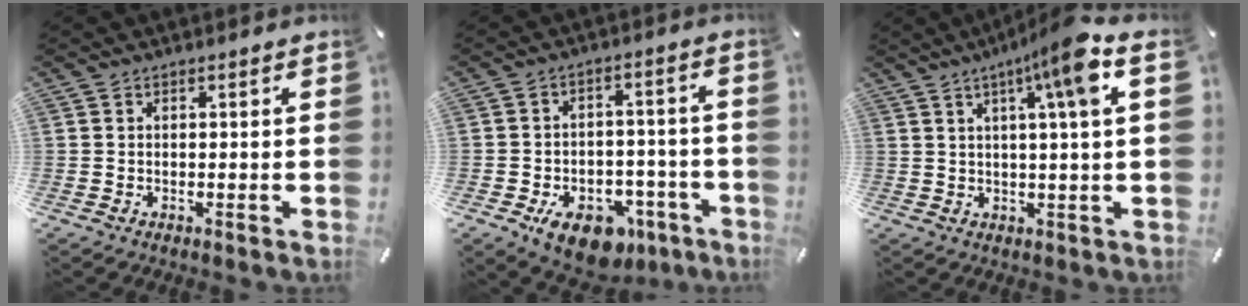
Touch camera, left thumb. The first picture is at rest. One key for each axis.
{"total": 12.1, "fx": -6.6, "fy": 7.7, "fz": 6.6, "tx": -0.080, "ty": 0.051, "tz": -0.102}
{"total": 11.1, "fx": 4.7, "fy": 0.0, "fz": 10.0, "tx": -0.164, "ty": -0.018, "tz": 0.070}